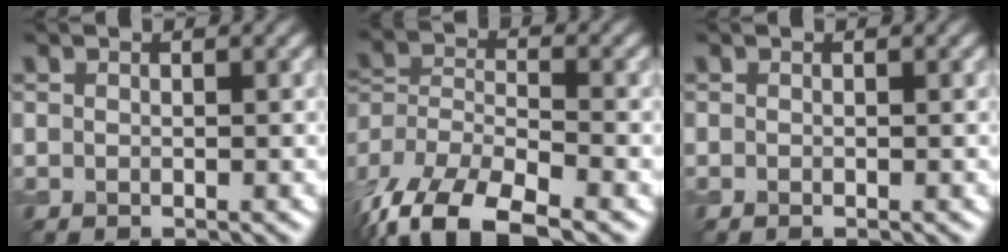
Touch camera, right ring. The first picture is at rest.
{"total": 11.9, "force": [-8.2, 4.8, 7.2], "torque": [-0.146, -0.021, -0.146]}
{"total": 0.0}